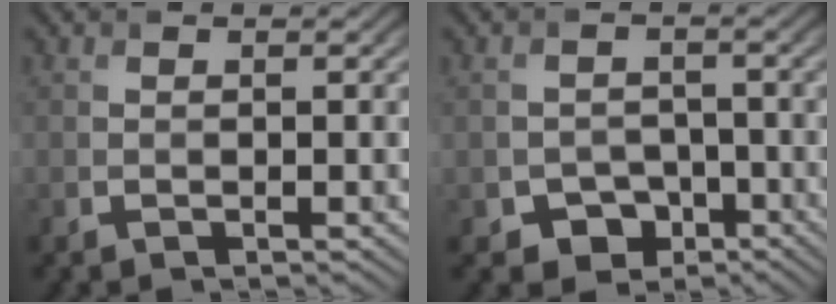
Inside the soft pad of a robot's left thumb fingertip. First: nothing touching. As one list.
[{"total": 3.2, "force": [-2.1, 2.4, 0.4], "torque": [-0.004, -0.005, -0.039]}]